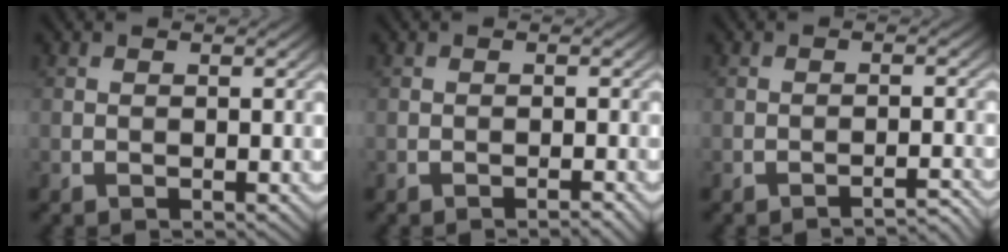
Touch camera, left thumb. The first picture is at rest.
{"total": 1.2, "force": [-1.1, -0.5, 0.2], "torque": [-0.006, 0.005, -0.021]}
{"total": 2.3, "force": [-2.2, -0.7, 0.2], "torque": [0.000, 0.010, -0.032]}